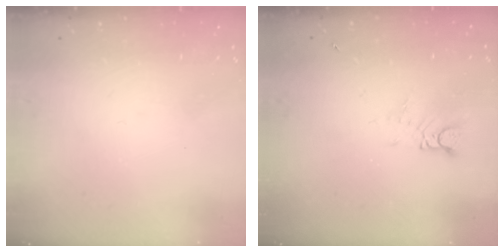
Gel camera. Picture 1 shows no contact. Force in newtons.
{"total": 3.0, "press": 2.9, "slide": 0.3}